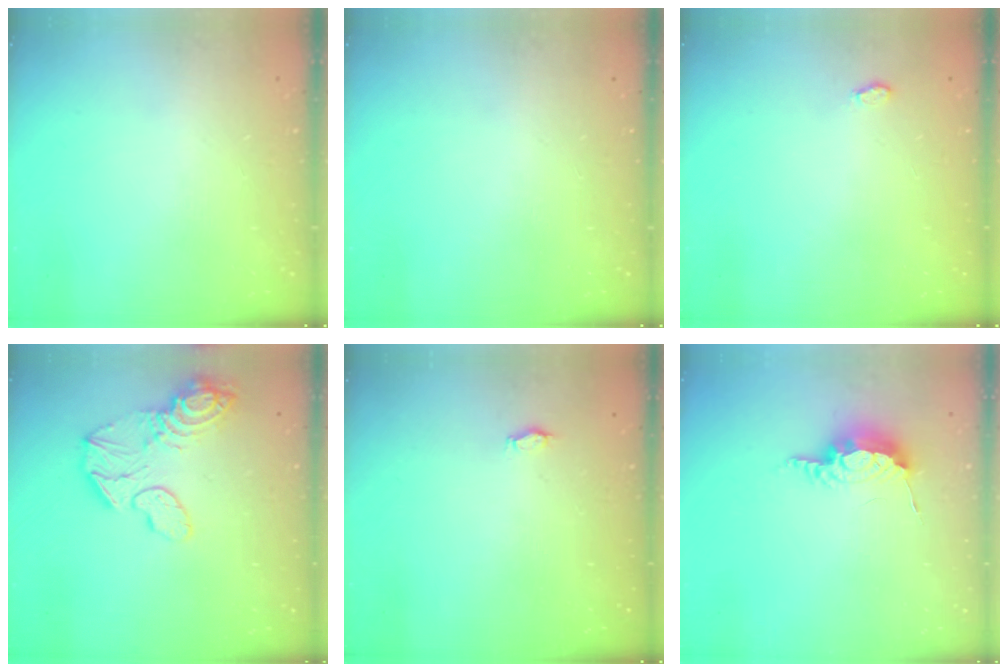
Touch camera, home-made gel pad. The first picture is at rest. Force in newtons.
{"total": 0.0}
{"total": 3.5, "press": 3.5, "slide": 0.5}
{"total": 12.6, "press": 12.4, "slide": 2.0}
{"total": 2.7, "press": 2.4, "slide": 1.1}
{"total": 8.6, "press": 8.5, "slide": 0.7}